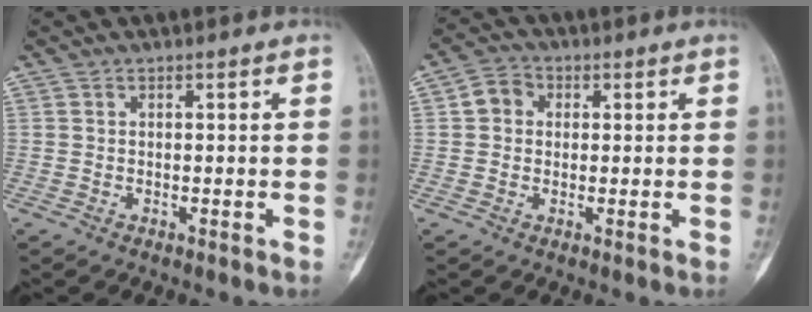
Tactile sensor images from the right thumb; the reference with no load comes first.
{"total": 4.4, "force": [0.7, 3.8, 2.0], "torque": [-0.018, 0.011, 0.004]}